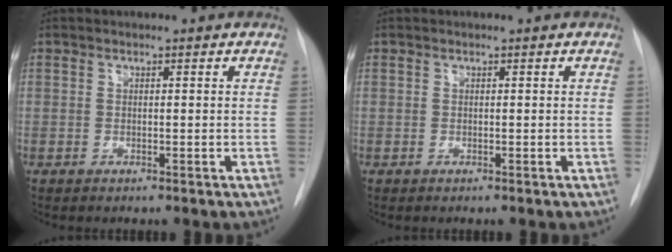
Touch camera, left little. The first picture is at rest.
{"total": 0.0}